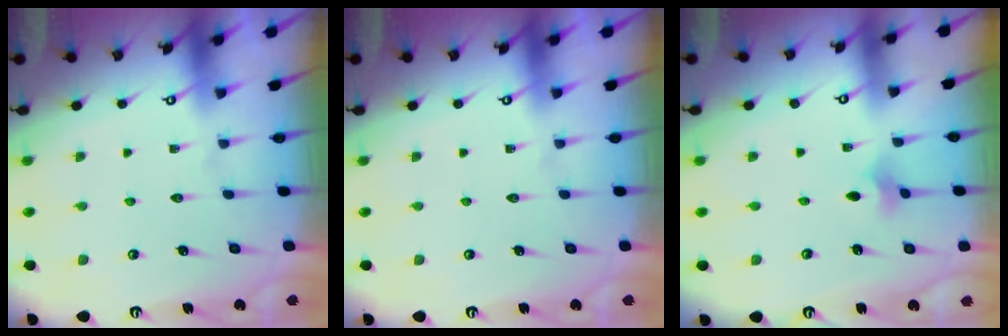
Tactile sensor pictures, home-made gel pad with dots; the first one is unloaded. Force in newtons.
{"total": 0.0}
{"total": 1.8, "press": 1.7, "slide": 0.5}